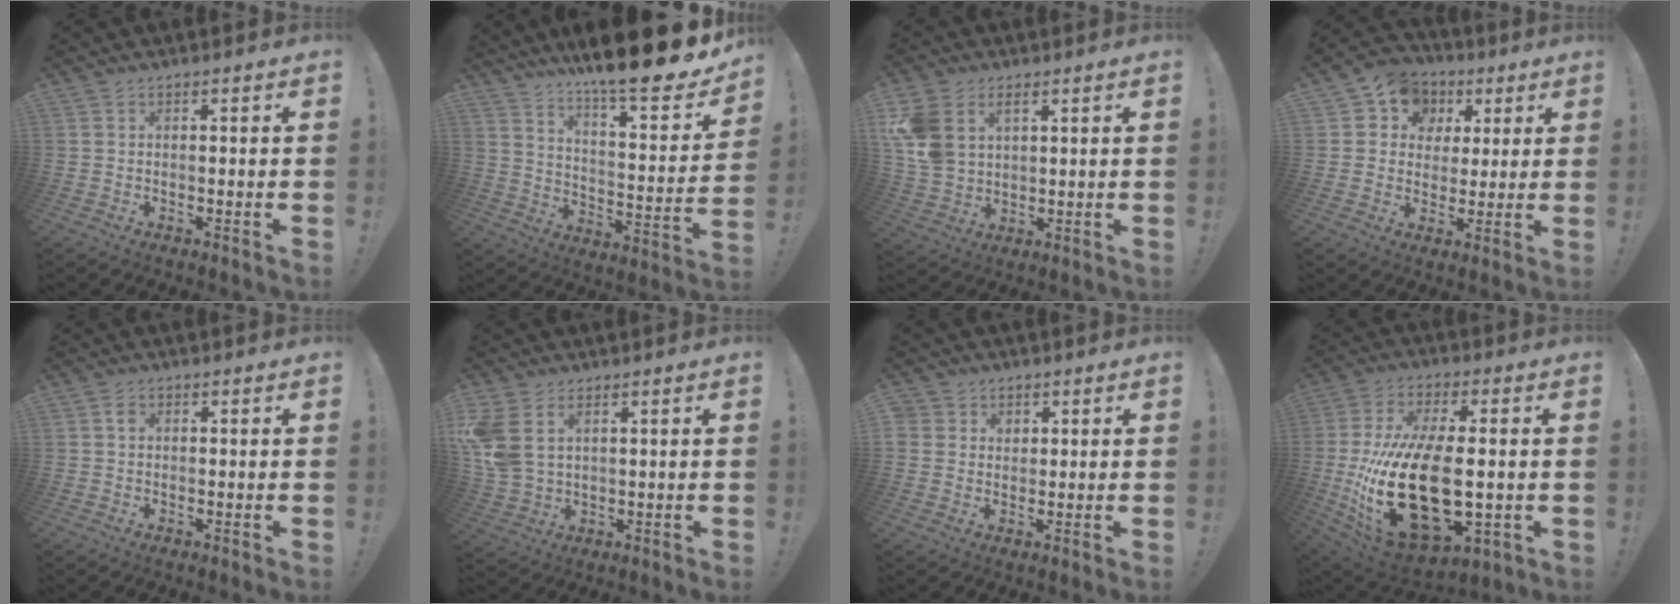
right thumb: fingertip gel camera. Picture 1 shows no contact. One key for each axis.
{"total": 16.5, "fx": 13.5, "fy": 1.7, "fz": 9.4, "tx": -0.145, "ty": -0.120, "tz": 0.217}
{"total": 10.0, "fx": 4.4, "fy": 7.2, "fz": 5.3, "tx": -0.112, "ty": -0.016, "tz": 0.087}
{"total": 10.5, "fx": 3.3, "fy": 9.5, "fz": 3.0, "tx": -0.043, "ty": -0.013, "tz": 0.068}
{"total": 0.9, "fx": 0.5, "fy": 0.3, "fz": 0.6, "tx": -0.003, "ty": -0.001, "tz": 0.007}
{"total": 8.1, "fx": 3.7, "fy": 5.1, "fz": 5.1, "tx": -0.107, "ty": -0.017, "tz": 0.074}
{"total": 4.0, "fx": 1.5, "fy": 3.7, "fz": 0.7, "tx": -0.011, "ty": -0.006, "tz": 0.028}
{"total": 28.8, "fx": -2.4, "fy": 15.0, "fz": 24.5, "tx": -0.484, "ty": -0.011, "tz": -0.025}